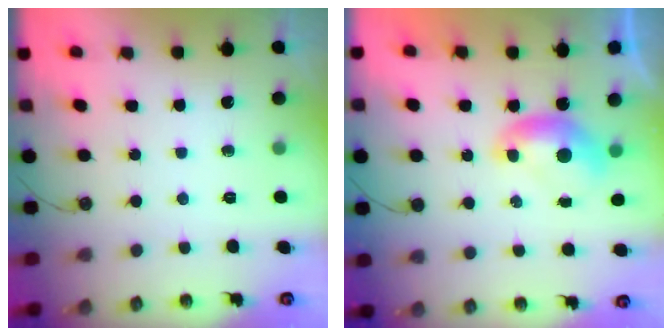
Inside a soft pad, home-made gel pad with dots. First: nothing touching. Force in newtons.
{"total": 0.0}